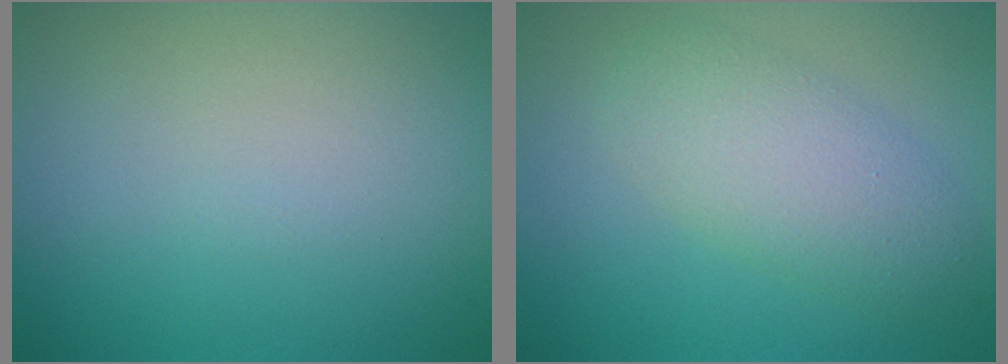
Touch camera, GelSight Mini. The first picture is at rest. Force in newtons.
{"total": 4.4, "press": 4.4, "slide": 0.1}